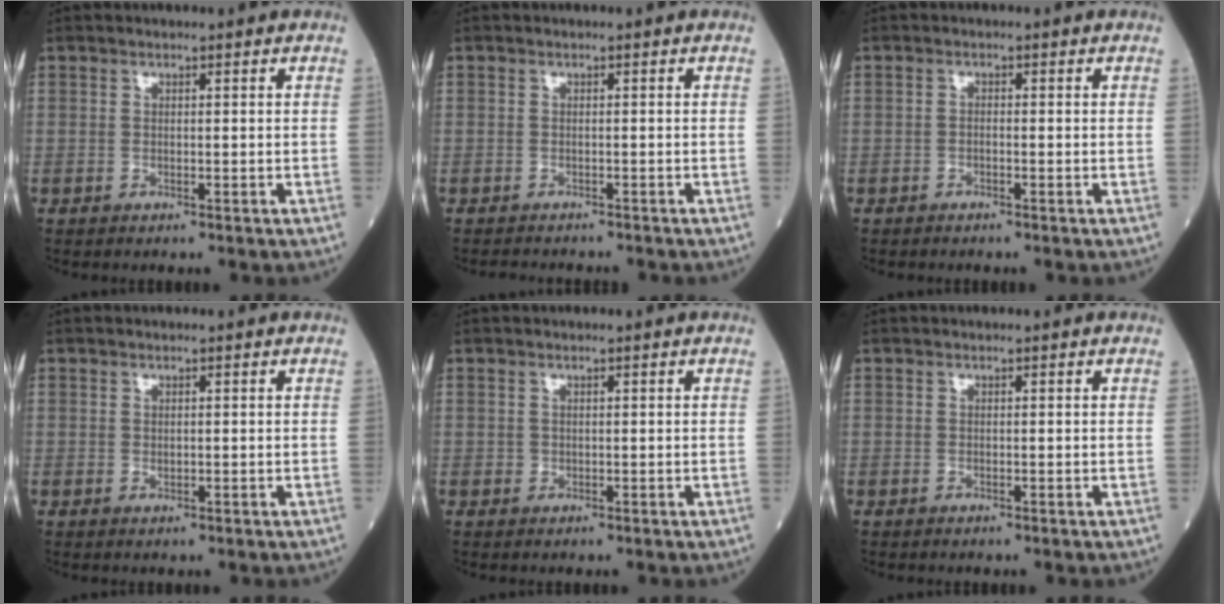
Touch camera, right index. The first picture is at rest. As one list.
[{"total": 3.3, "force": [-3.1, 1.1, 0.5], "torque": [-0.007, -0.006, -0.044]}, {"total": 0.7, "force": [-0.6, 0.0, 0.3], "torque": [-0.008, -0.001, -0.012]}, {"total": 0.5, "force": [0.0, 0.4, 0.4], "torque": [-0.004, 0.000, 0.002]}, {"total": 0.5, "force": [0.0, 0.5, 0.1], "torque": [0.004, 0.004, -0.002]}, {"total": 0.0}]